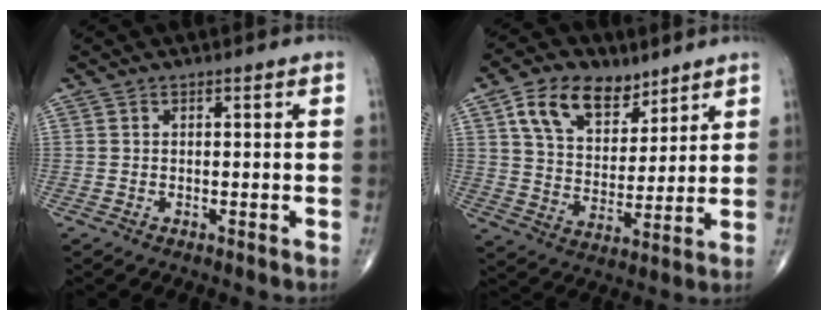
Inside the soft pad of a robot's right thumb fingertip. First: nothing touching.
{"total": 13.9, "force": [7.8, 8.7, 7.6], "torque": [-0.103, -0.033, 0.144]}